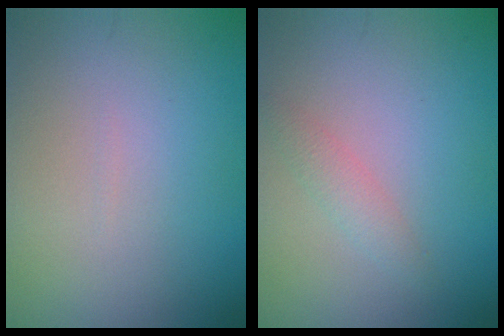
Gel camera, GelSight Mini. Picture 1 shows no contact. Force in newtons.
{"total": 1.3, "press": 1.3, "slide": 0.1}